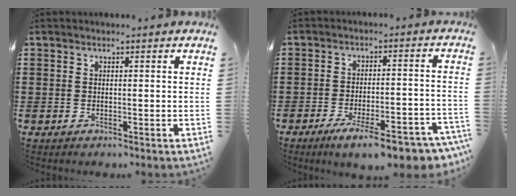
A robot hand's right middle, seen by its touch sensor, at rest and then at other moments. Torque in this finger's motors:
{"motor_torque": [2.14, 0.00, 0.38, 0.06]}